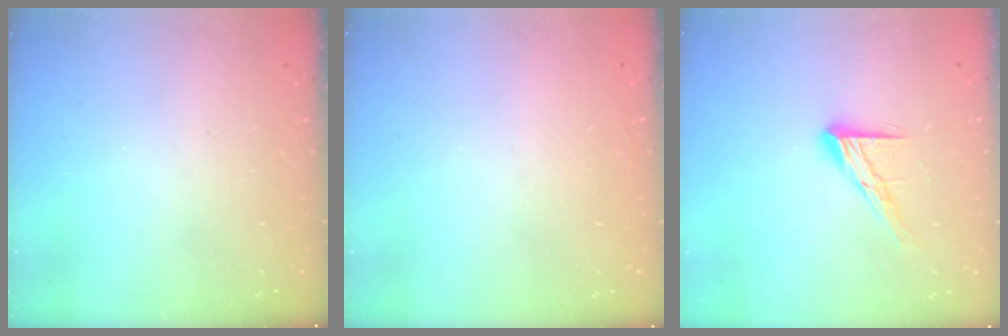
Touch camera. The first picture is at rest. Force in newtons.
{"total": 1.6, "press": 1.6, "slide": 0.0}
{"total": 10.6, "press": 10.6, "slide": 0.8}